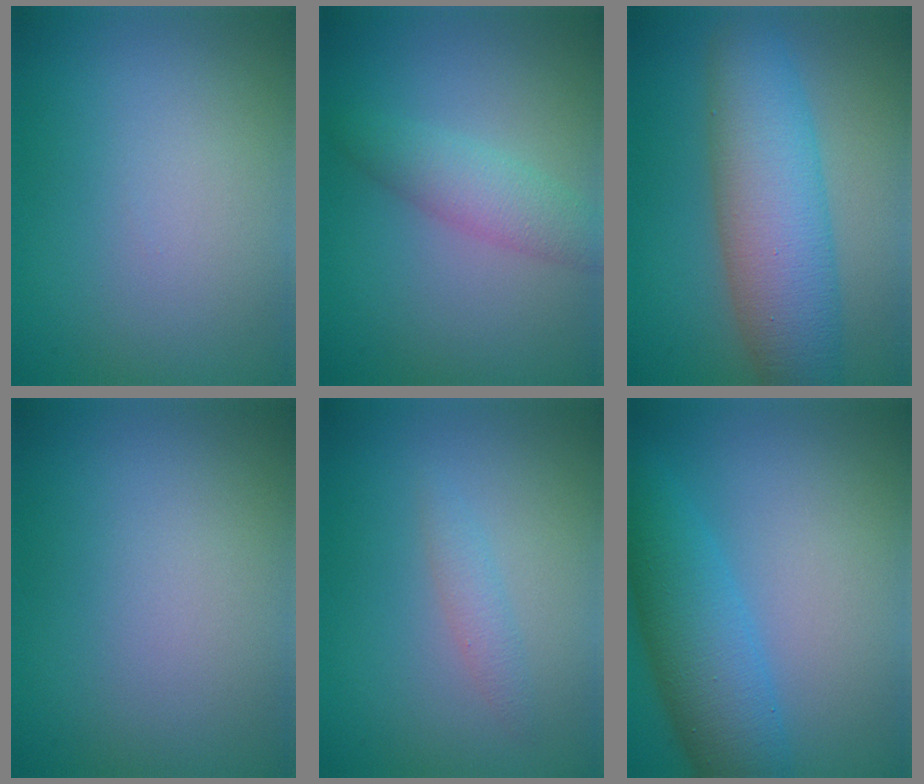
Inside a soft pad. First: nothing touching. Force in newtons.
{"total": 2.9, "press": 2.9, "slide": 0.0}
{"total": 7.9, "press": 7.9, "slide": 0.2}
{"total": 0.0}
{"total": 1.3, "press": 1.3, "slide": 0.0}
{"total": 6.0, "press": 6.0, "slide": 0.1}